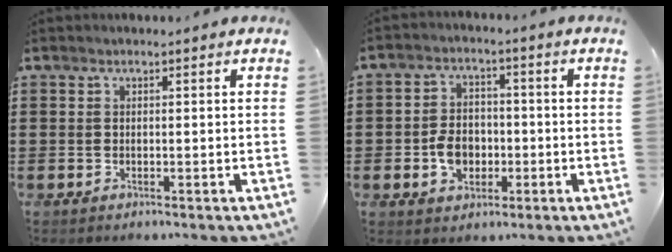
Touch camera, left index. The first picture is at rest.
{"total": 5.8, "force": [-1.4, 4.2, 3.7], "torque": [-0.085, 0.005, -0.028]}